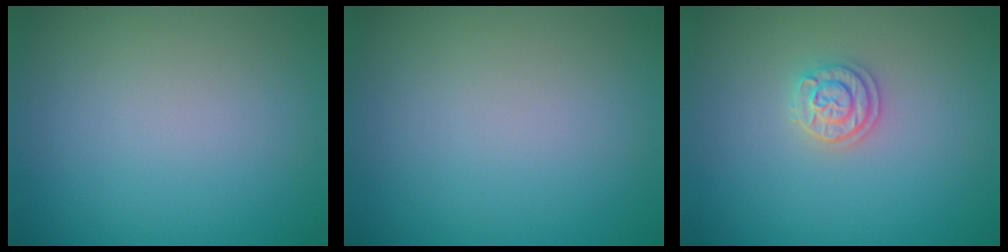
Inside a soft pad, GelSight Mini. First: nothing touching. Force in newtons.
{"total": 0.0}
{"total": 2.1, "press": 2.0, "slide": 0.6}